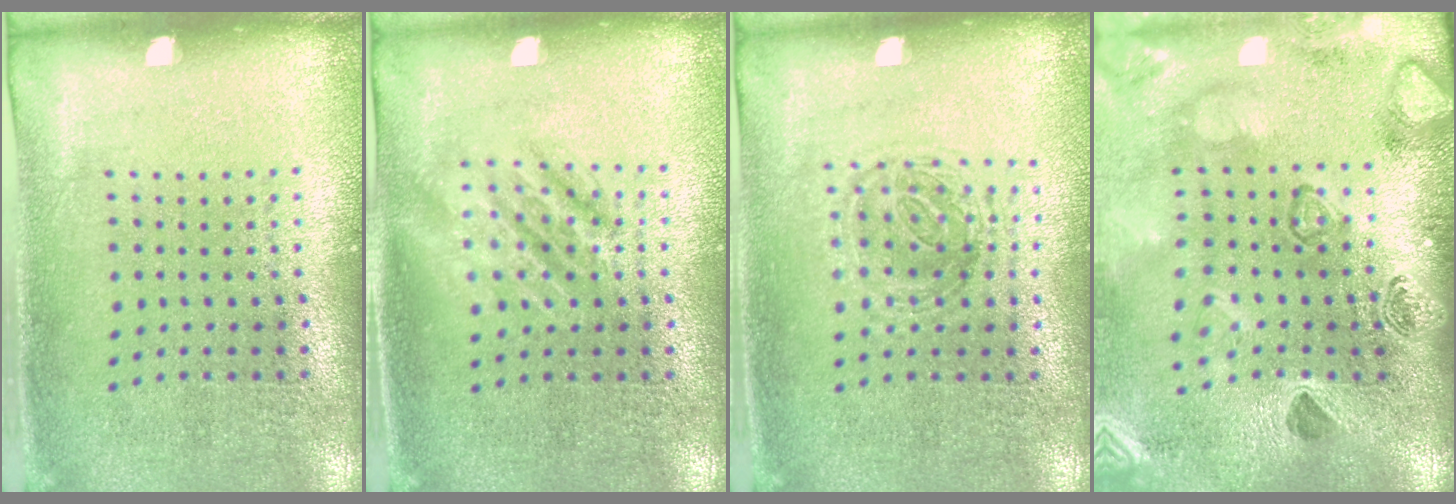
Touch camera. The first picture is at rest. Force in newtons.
{"total": 1.2, "press": 1.2, "slide": 0.2}
{"total": 1.2, "press": 1.0, "slide": 0.6}
{"total": 2.7, "press": 2.5, "slide": 1.0}